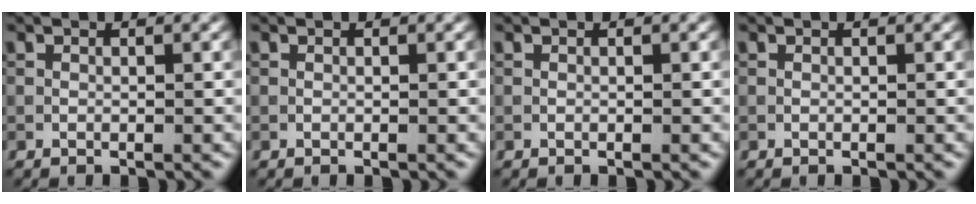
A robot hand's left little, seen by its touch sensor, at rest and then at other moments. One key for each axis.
{"total": 0.0}
{"total": 0.0}
{"total": 0.0}